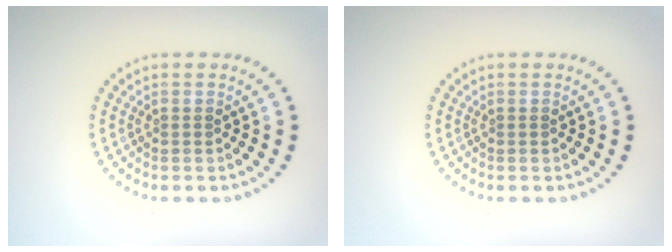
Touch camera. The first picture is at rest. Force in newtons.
{"total": 0.0}